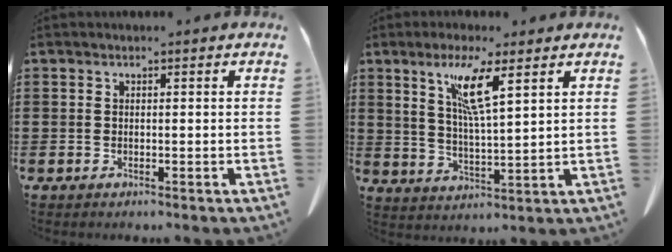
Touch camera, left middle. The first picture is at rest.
{"total": 7.9, "force": [4.6, 0.9, 6.3], "torque": [-0.135, 0.000, 0.078]}